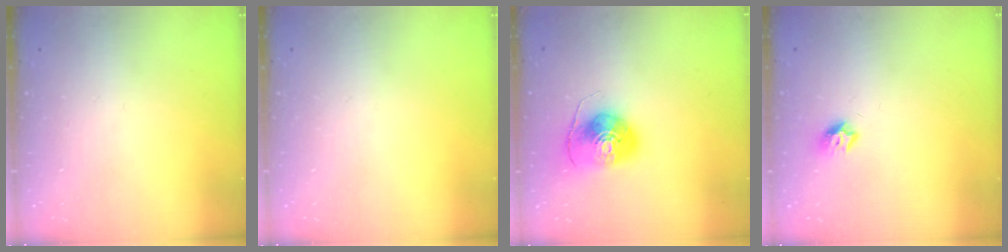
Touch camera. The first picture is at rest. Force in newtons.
{"total": 0.0}
{"total": 9.8, "press": 9.7, "slide": 1.2}
{"total": 7.6, "press": 7.6, "slide": 0.7}